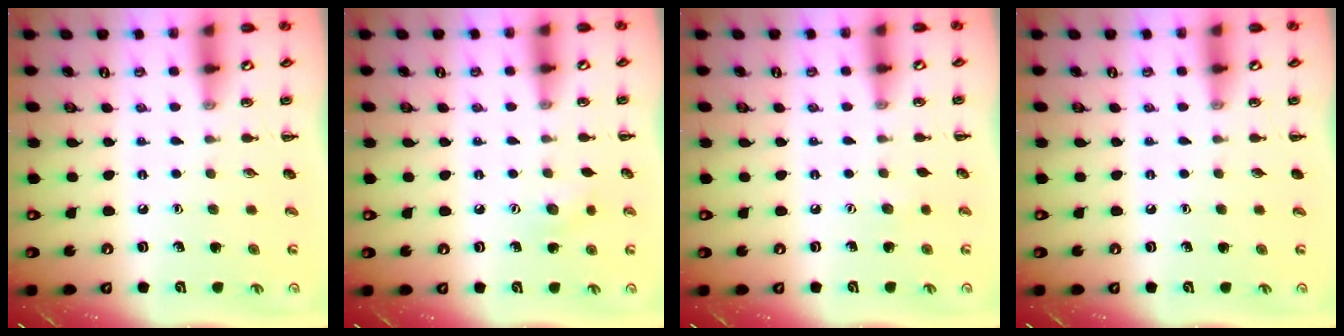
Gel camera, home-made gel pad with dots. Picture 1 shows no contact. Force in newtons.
{"total": 6.3, "press": 6.1, "slide": 1.6}
{"total": 3.5, "press": 3.5, "slide": 0.7}
{"total": 0.0}